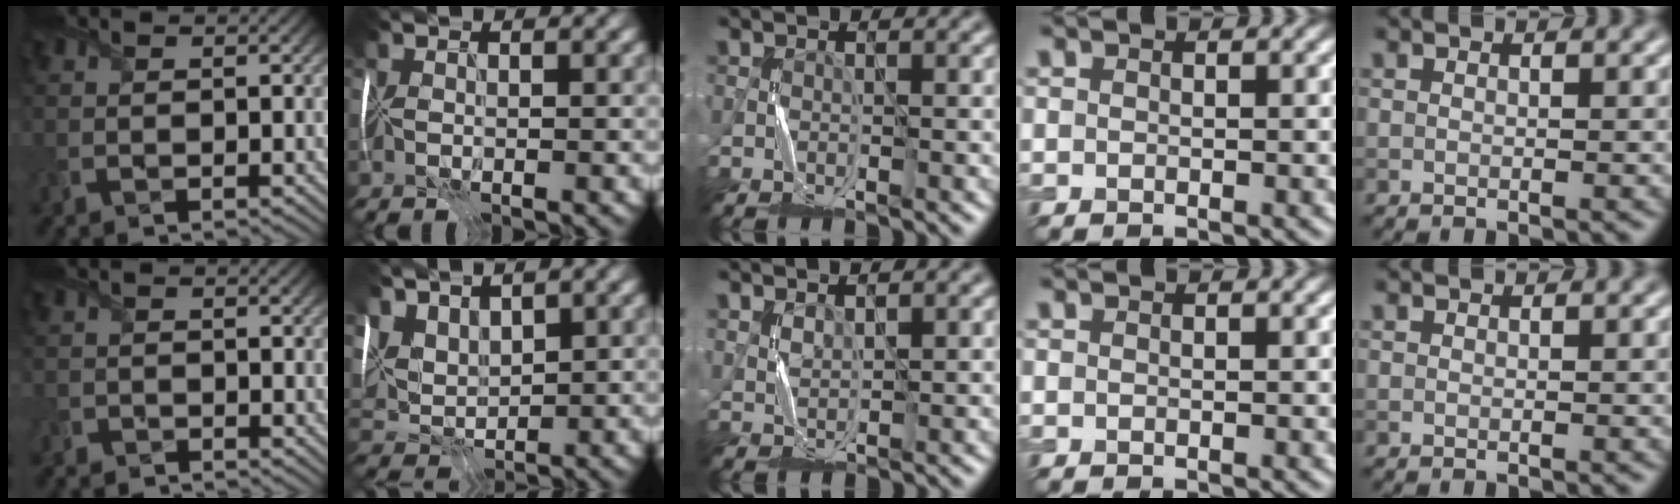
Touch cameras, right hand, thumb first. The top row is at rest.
{"thumb": {"total": 1.8, "force": [-1.7, 0.2, -0.4], "torque": [0.015, -0.001, -0.041]}, "index": {"total": 6.2, "force": [4.5, 3.1, 3.0], "torque": [-0.084, 0.020, 0.086]}, "middle": {"total": 1.5, "force": [1.3, 0.5, 0.5], "torque": [-0.015, 0.000, 0.033]}}